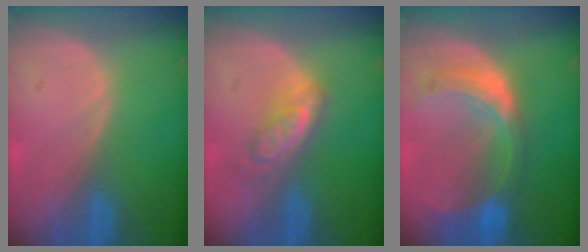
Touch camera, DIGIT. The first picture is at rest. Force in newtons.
{"total": 5.0, "press": 4.6, "slide": 2.0}
{"total": 8.1, "press": 7.1, "slide": 3.7}